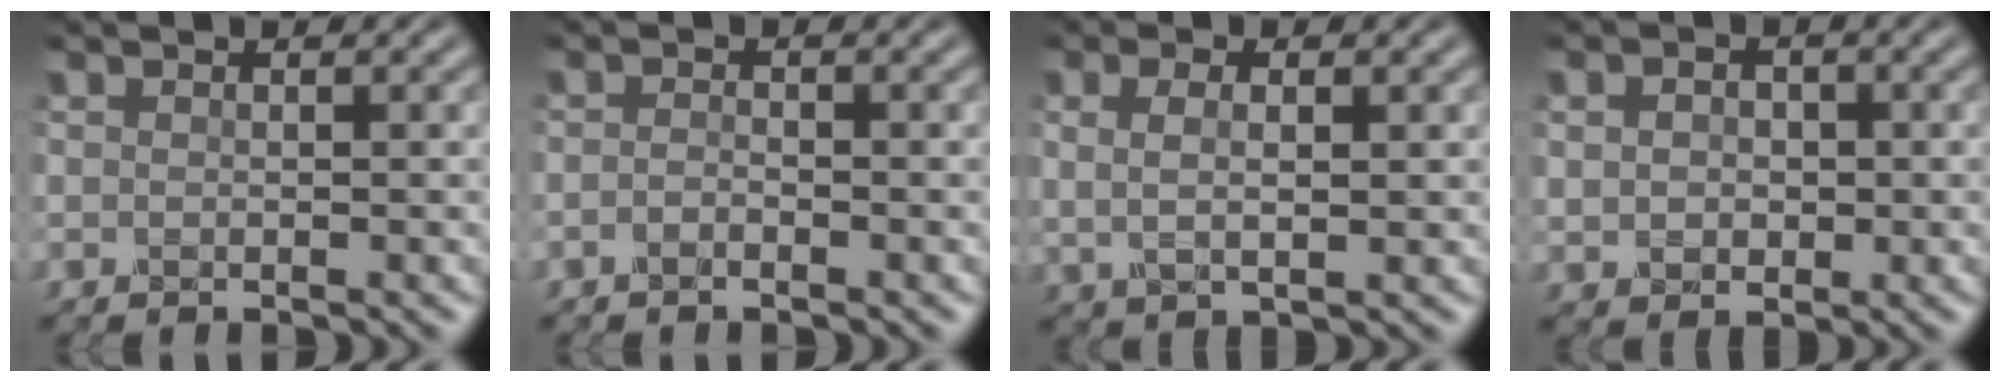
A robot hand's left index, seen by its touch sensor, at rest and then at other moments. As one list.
[{"total": 0.8, "force": [-0.5, 0.3, 0.5], "torque": [-0.013, 0.000, -0.013]}, {"total": 3.0, "force": [0.9, 1.3, 2.5], "torque": [-0.048, -0.004, 0.017]}, {"total": 2.6, "force": [0.1, 2.1, 1.6], "torque": [-0.031, 0.000, 0.003]}]